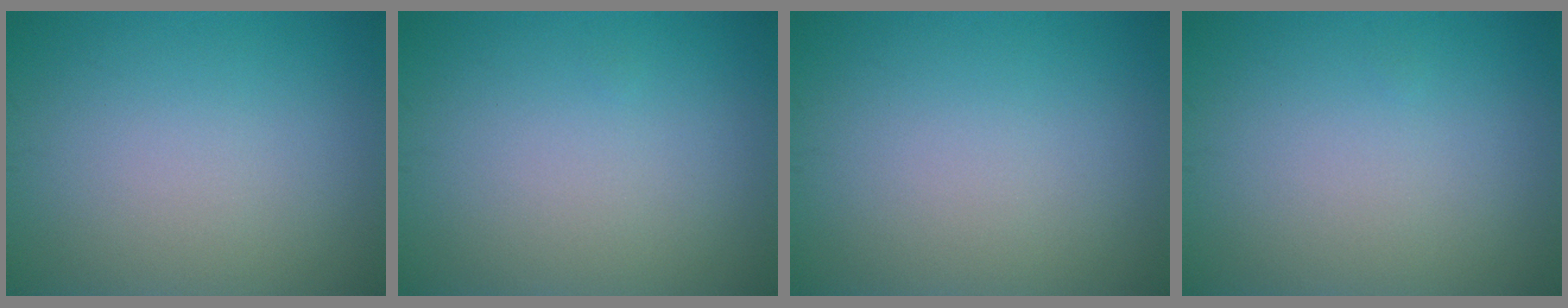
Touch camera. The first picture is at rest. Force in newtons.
{"total": 0.0}
{"total": 0.0}
{"total": 0.0}